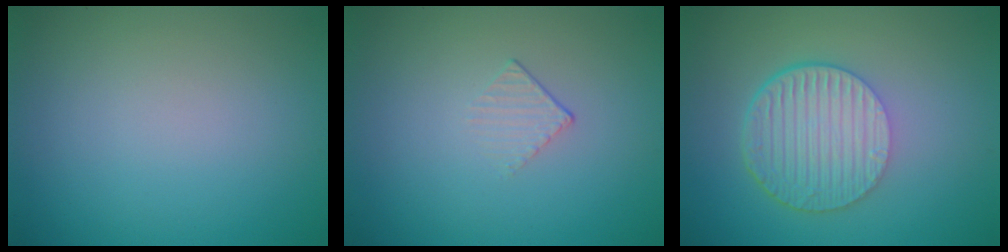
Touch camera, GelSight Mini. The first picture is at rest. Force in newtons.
{"total": 1.2, "press": 0.4, "slide": 1.2}
{"total": 6.1, "press": 4.1, "slide": 4.5}